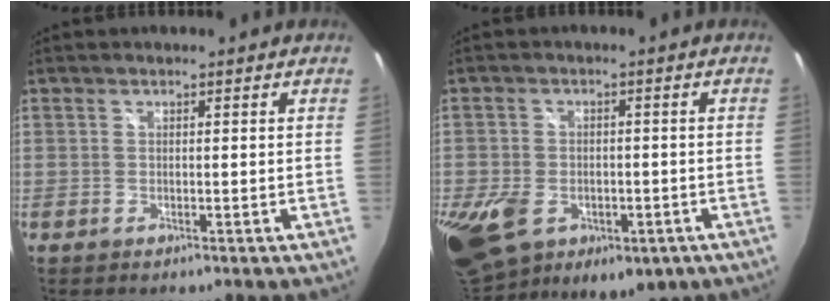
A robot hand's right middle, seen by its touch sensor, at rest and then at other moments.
{"total": 18.7, "force": [-6.4, 12.9, 11.9], "torque": [-0.282, -0.034, -0.082]}